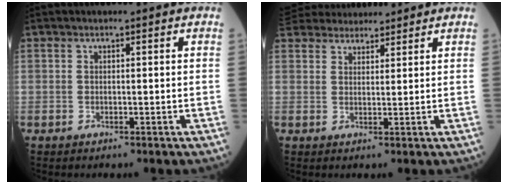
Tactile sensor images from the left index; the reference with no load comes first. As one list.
[{"total": 10.7, "force": [9.8, 3.2, 3.0], "torque": [-0.056, 0.038, 0.161]}]